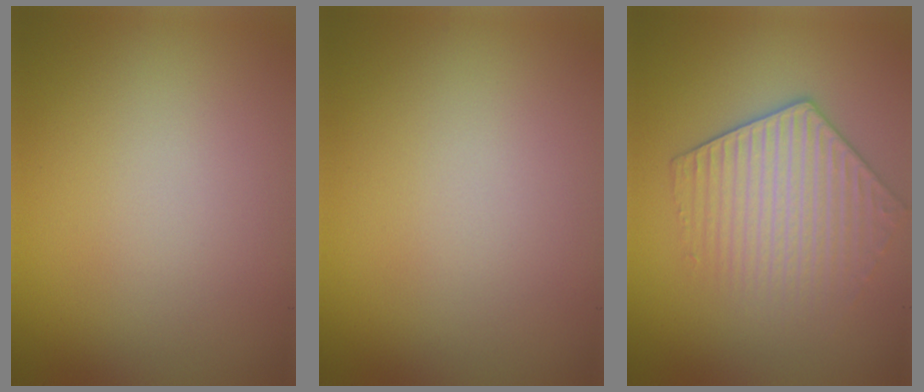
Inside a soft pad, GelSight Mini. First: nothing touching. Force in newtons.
{"total": 0.0}
{"total": 4.3, "press": 3.7, "slide": 2.2}